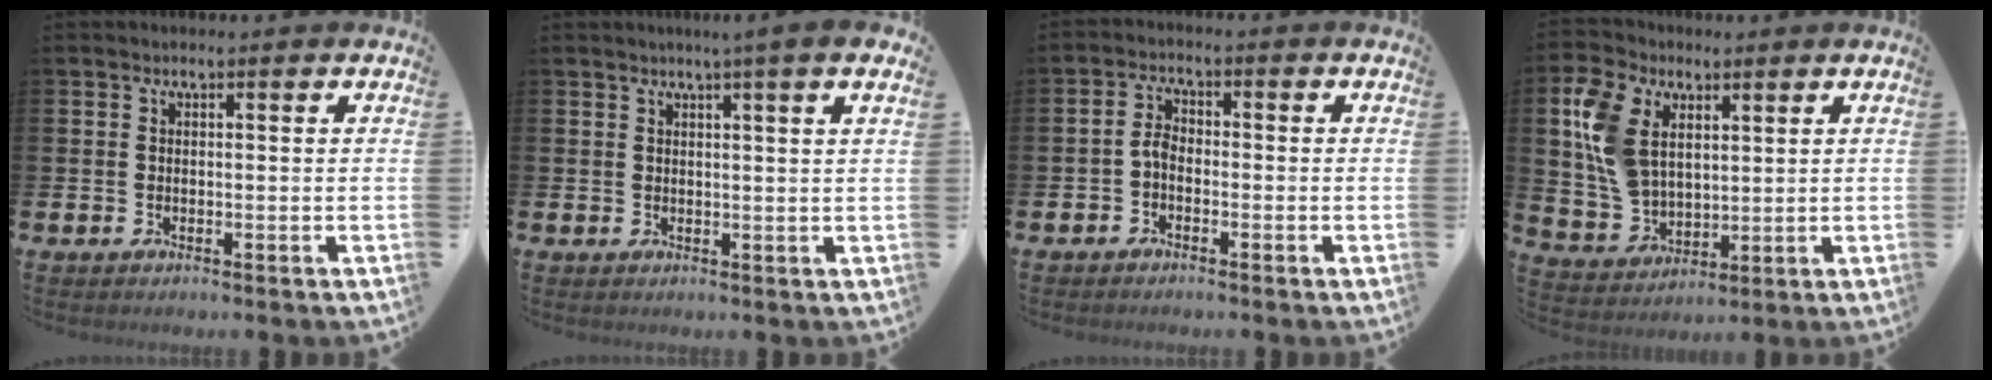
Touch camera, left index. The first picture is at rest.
{"total": 2.7, "force": [2.0, -0.5, 1.7], "torque": [-0.019, -0.010, 0.032]}
{"total": 2.4, "force": [-1.1, 1.4, 1.6], "torque": [-0.023, 0.005, -0.025]}
{"total": 9.6, "force": [4.4, 6.4, 5.6], "torque": [-0.142, 0.016, 0.087]}